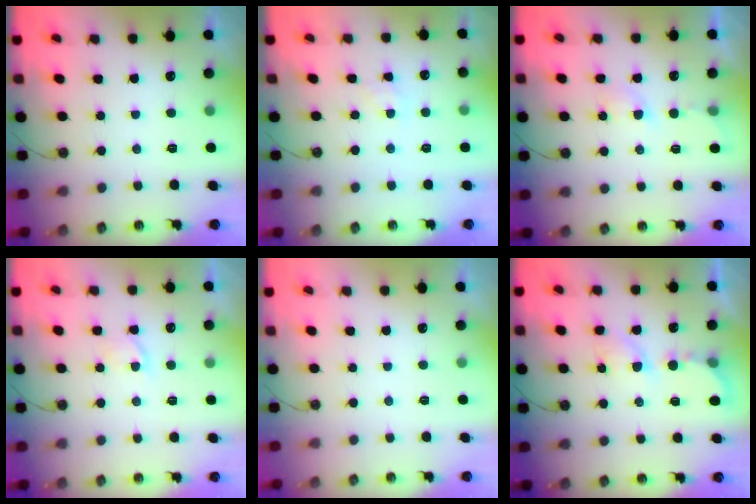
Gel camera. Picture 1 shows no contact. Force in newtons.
{"total": 2.1, "press": 2.1, "slide": 0.4}
{"total": 3.3, "press": 3.3, "slide": 0.5}
{"total": 2.1, "press": 2.1, "slide": 0.4}
{"total": 0.0}
{"total": 6.0, "press": 6.0, "slide": 0.4}